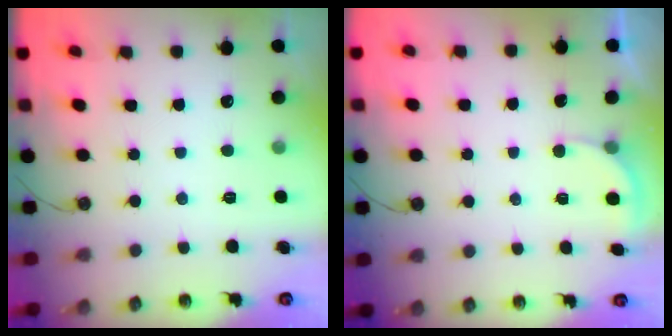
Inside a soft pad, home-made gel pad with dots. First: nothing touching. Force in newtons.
{"total": 2.1, "press": 2.1, "slide": 0.2}